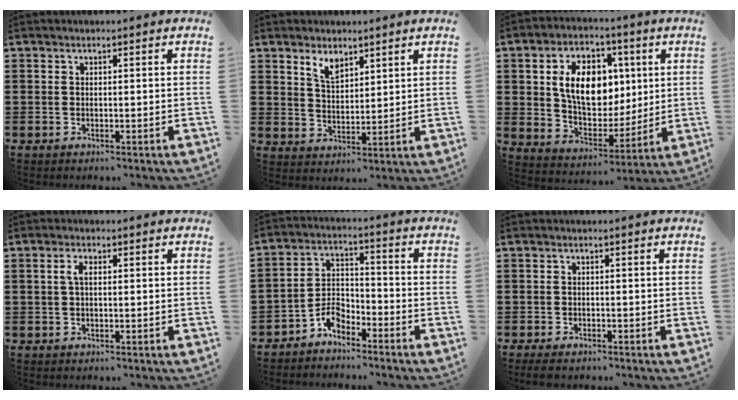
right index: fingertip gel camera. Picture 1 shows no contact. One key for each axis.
{"total": 3.8, "fx": 2.9, "fy": 1.6, "fz": 1.8, "tx": -0.044, "ty": 0.002, "tz": 0.054}
{"total": 11.4, "fx": 2.5, "fy": 7.9, "fz": 7.9, "tx": -0.149, "ty": 0.013, "tz": 0.041}
{"total": 2.1, "fx": 0.2, "fy": 0.8, "fz": 1.9, "tx": -0.046, "ty": 0.002, "tz": -0.001}
{"total": 4.7, "fx": -3.8, "fy": 2.1, "fz": 1.7, "tx": -0.040, "ty": 0.008, "tz": -0.075}
{"total": 1.3, "fx": -1.2, "fy": 0.3, "fz": 0.4, "tx": -0.017, "ty": -0.004, "tz": -0.026}